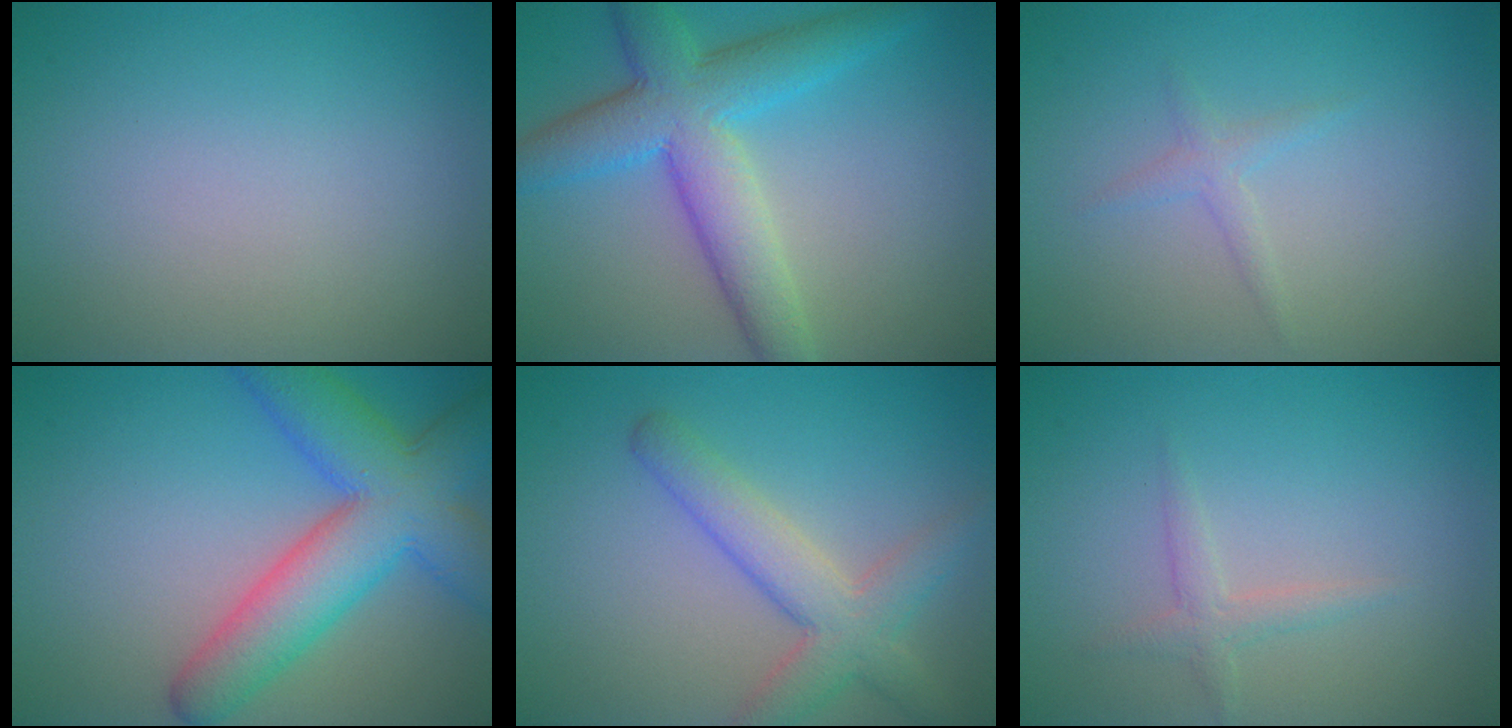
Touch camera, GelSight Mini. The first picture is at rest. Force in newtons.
{"total": 7.5, "press": 7.5, "slide": 0.2}
{"total": 1.2, "press": 1.2, "slide": 0.1}
{"total": 9.0, "press": 9.0, "slide": 0.3}
{"total": 4.6, "press": 4.6, "slide": 0.3}
{"total": 1.5, "press": 1.5, "slide": 0.0}